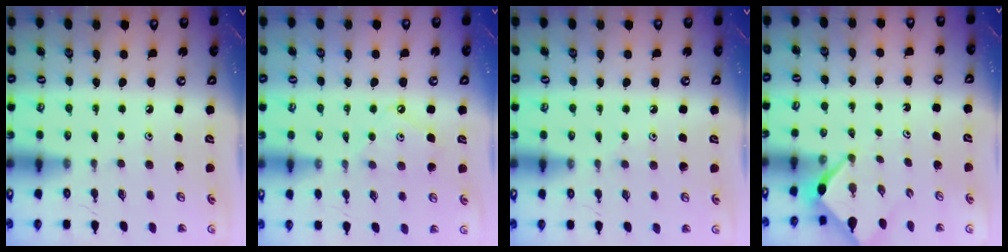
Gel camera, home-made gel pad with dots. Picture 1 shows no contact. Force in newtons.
{"total": 6.8, "press": 6.7, "slide": 0.8}
{"total": 5.0, "press": 5.0, "slide": 0.6}
{"total": 2.6, "press": 2.5, "slide": 0.3}